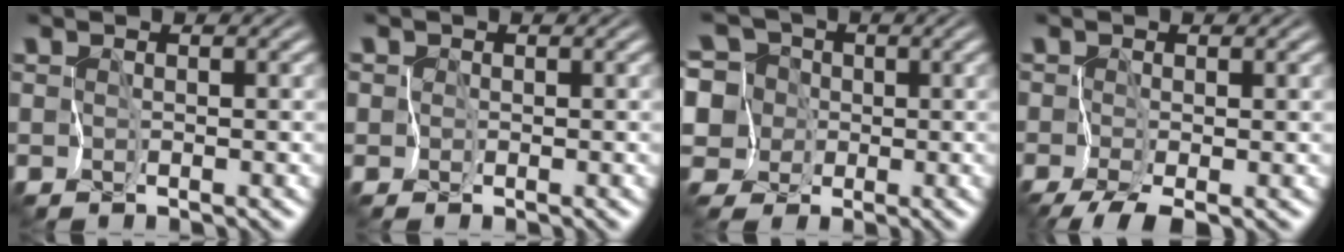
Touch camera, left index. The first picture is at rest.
{"total": 0.9, "force": [0.1, 0.9, -0.1], "torque": [0.010, 0.003, 0.002]}
{"total": 9.4, "force": [1.2, 8.6, 3.5], "torque": [-0.080, 0.036, -0.014]}
{"total": 3.0, "force": [-1.7, 1.0, 2.2], "torque": [-0.038, 0.001, -0.032]}